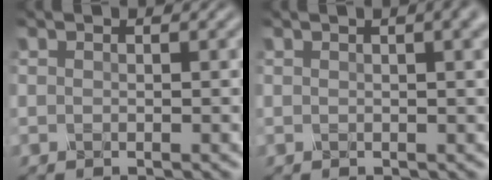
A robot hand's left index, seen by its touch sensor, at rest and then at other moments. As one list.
[{"total": 4.7, "force": [2.0, 2.0, 3.7], "torque": [-0.024, 0.018, 0.005]}]